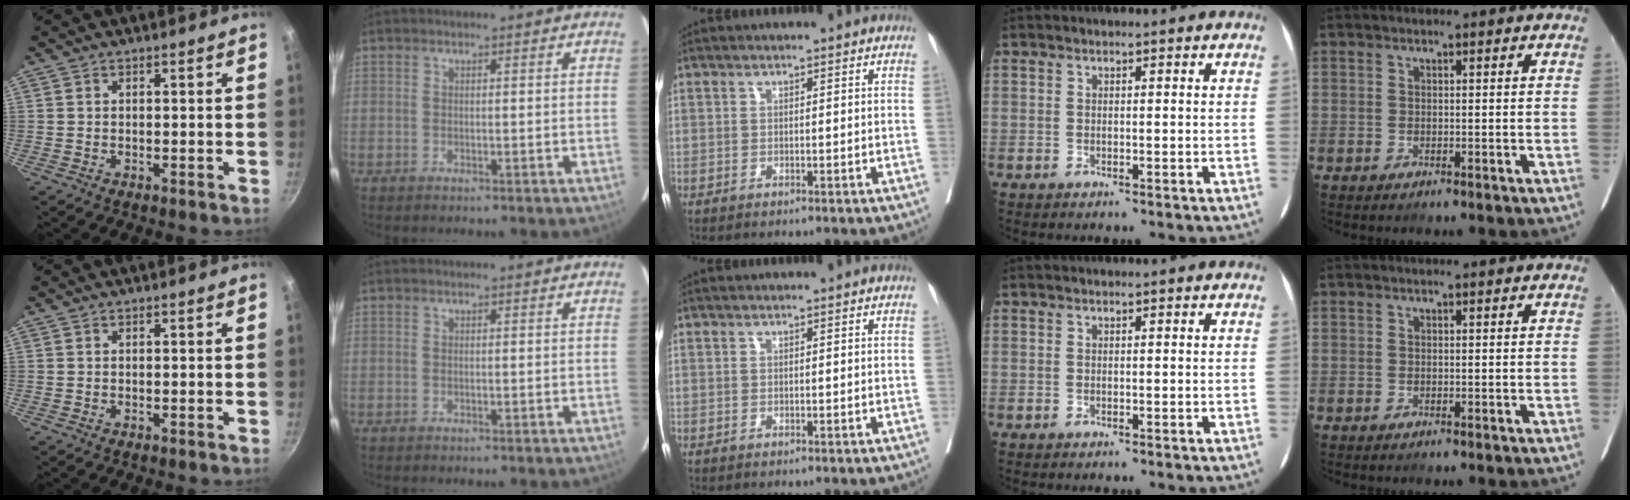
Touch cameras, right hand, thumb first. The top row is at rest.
{}